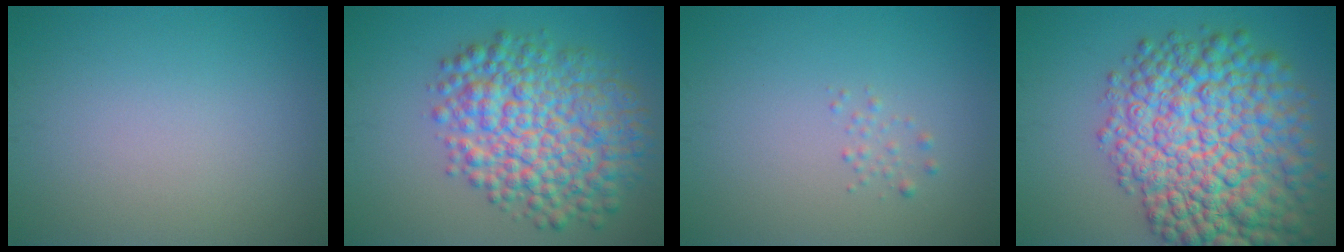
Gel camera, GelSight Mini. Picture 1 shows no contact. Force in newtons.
{"total": 9.5, "press": 9.5, "slide": 0.3}
{"total": 0.8, "press": 0.8, "slide": 0.0}
{"total": 14.1, "press": 14.1, "slide": 0.4}